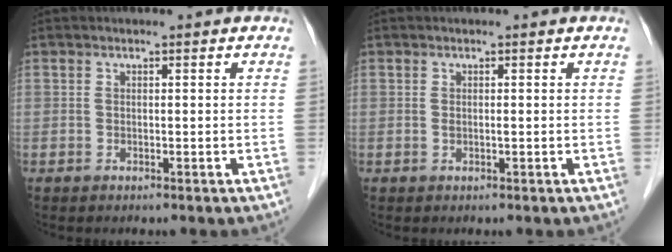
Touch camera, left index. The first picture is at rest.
{"total": 0.6, "force": [0.1, 0.1, 0.6], "torque": [-0.019, 0.001, 0.002]}